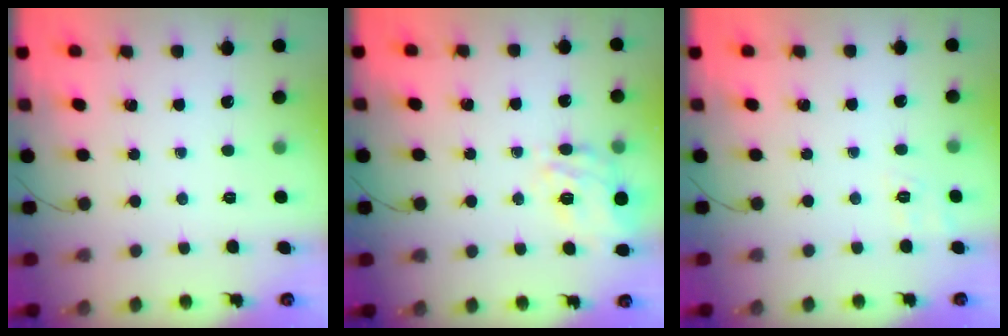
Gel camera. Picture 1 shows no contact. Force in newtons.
{"total": 9.8, "press": 9.4, "slide": 2.9}
{"total": 2.5, "press": 1.8, "slide": 1.8}